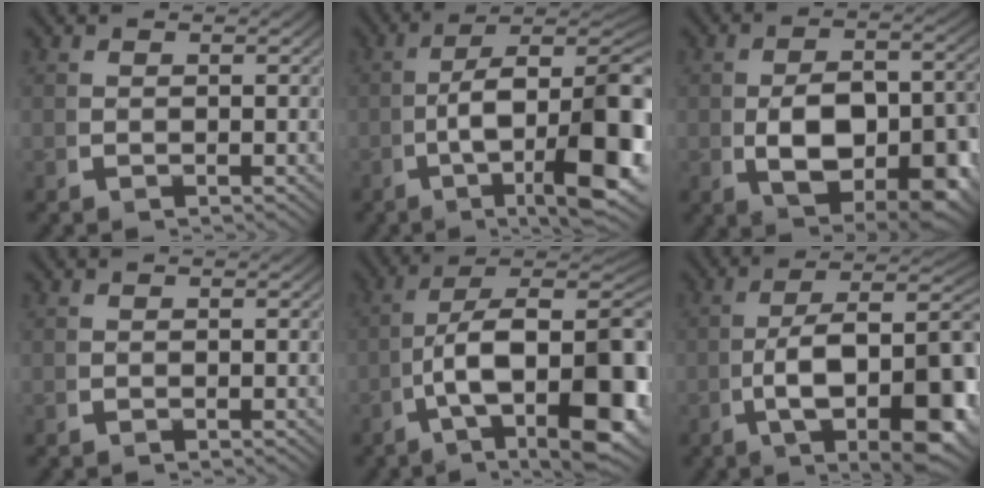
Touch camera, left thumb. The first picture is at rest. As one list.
[{"total": 13.4, "force": [-1.7, 6.7, 11.5], "torque": [-0.202, -0.057, -0.006]}, {"total": 10.9, "force": [-1.8, 6.7, 8.4], "torque": [-0.160, -0.048, -0.003]}, {"total": 0.0}, {"total": 15.4, "force": [-1.5, 8.5, 12.7], "torque": [-0.218, -0.066, -0.005]}, {"total": 12.5, "force": [-1.7, 5.9, 10.9], "torque": [-0.194, -0.039, -0.014]}]